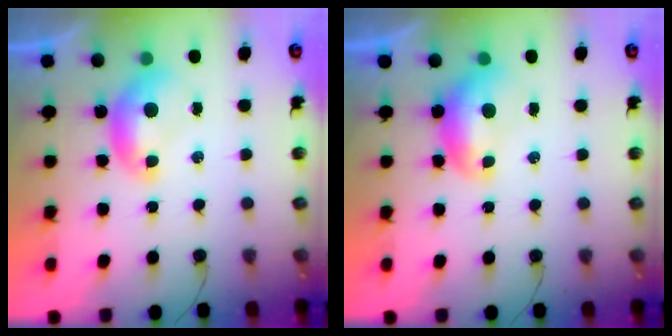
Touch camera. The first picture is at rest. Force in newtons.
{"total": 1.2, "press": 1.1, "slide": 0.3}